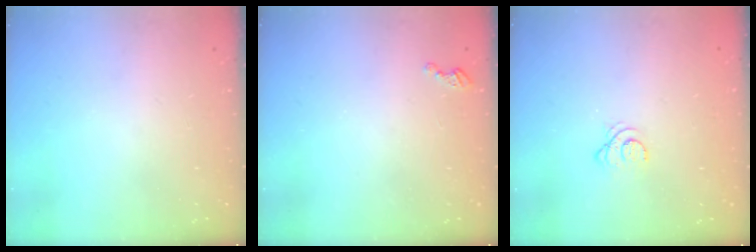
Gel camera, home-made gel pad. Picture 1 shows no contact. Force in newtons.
{"total": 2.8, "press": 2.8, "slide": 0.4}
{"total": 2.5, "press": 2.5, "slide": 0.3}